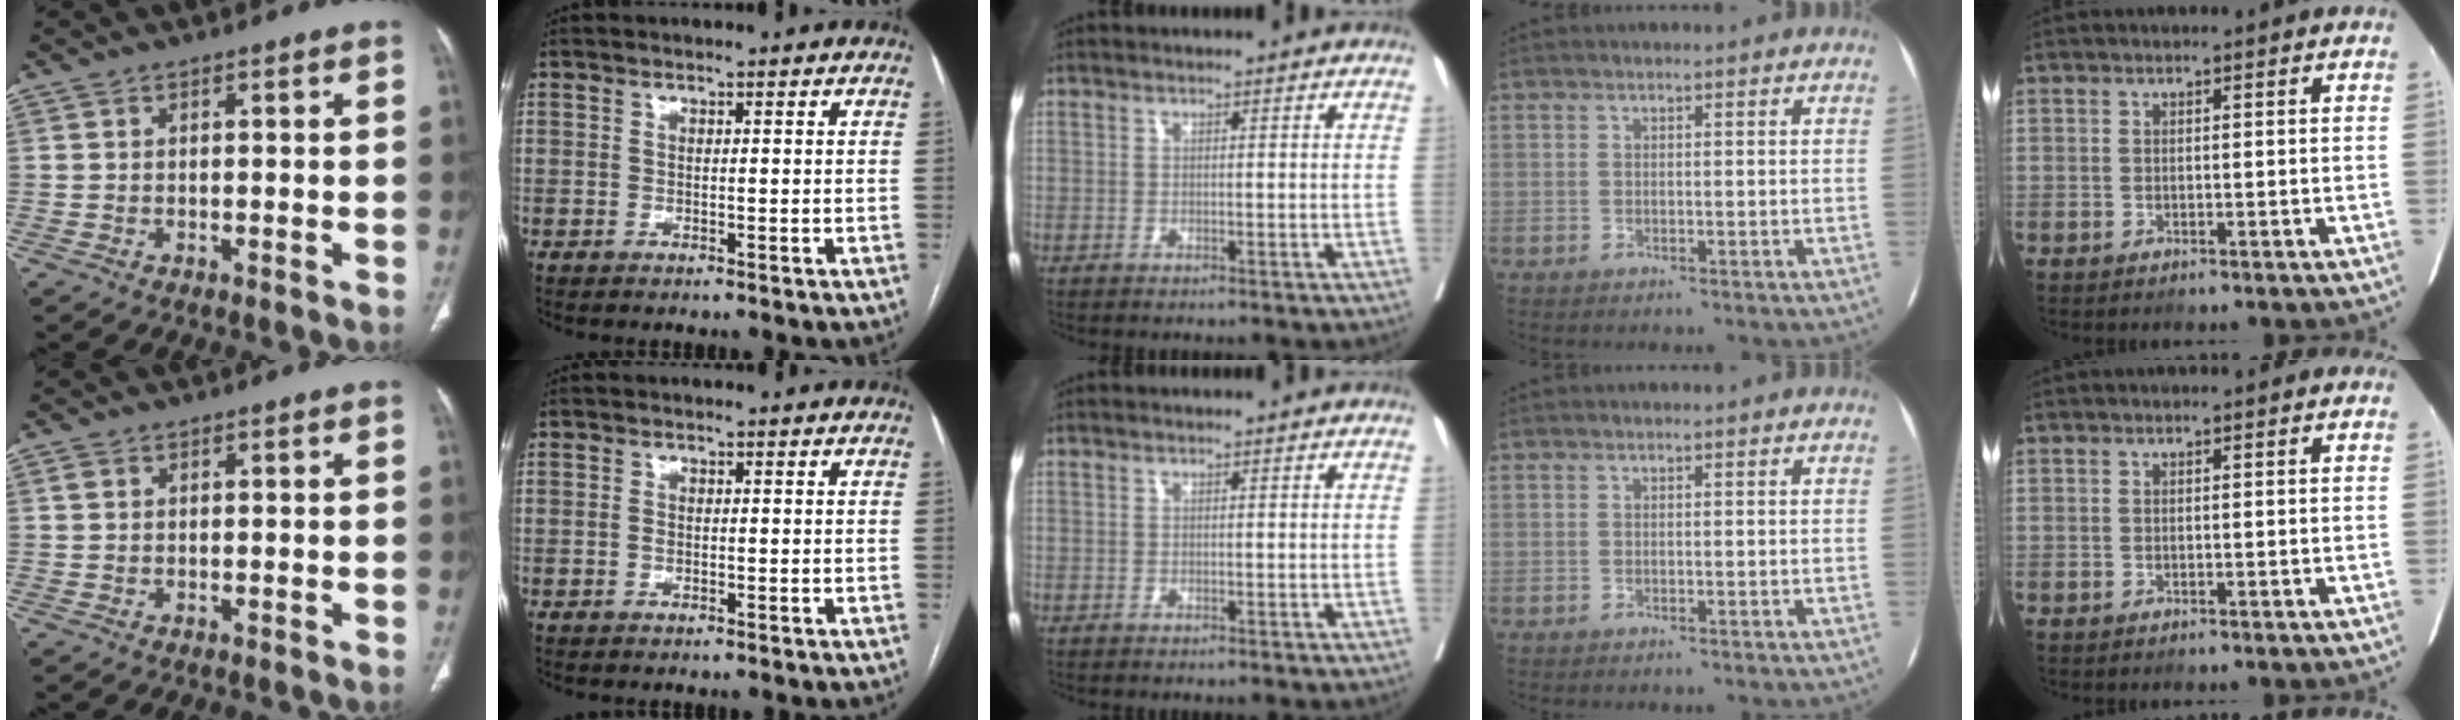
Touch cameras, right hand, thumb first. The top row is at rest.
{"thumb": {"total": 0.7, "force": [0.3, 0.5, 0.4], "torque": [-0.008, 0.005, 0.005]}, "index": {"total": 0.9, "force": [-0.2, 0.5, 0.7], "torque": [-0.014, 0.002, -0.004]}}